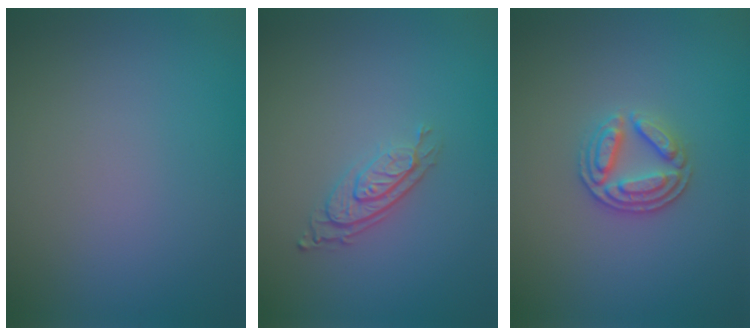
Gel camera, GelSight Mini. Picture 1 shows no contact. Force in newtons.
{"total": 2.9, "press": 2.1, "slide": 2.1}
{"total": 3.3, "press": 2.9, "slide": 1.6}